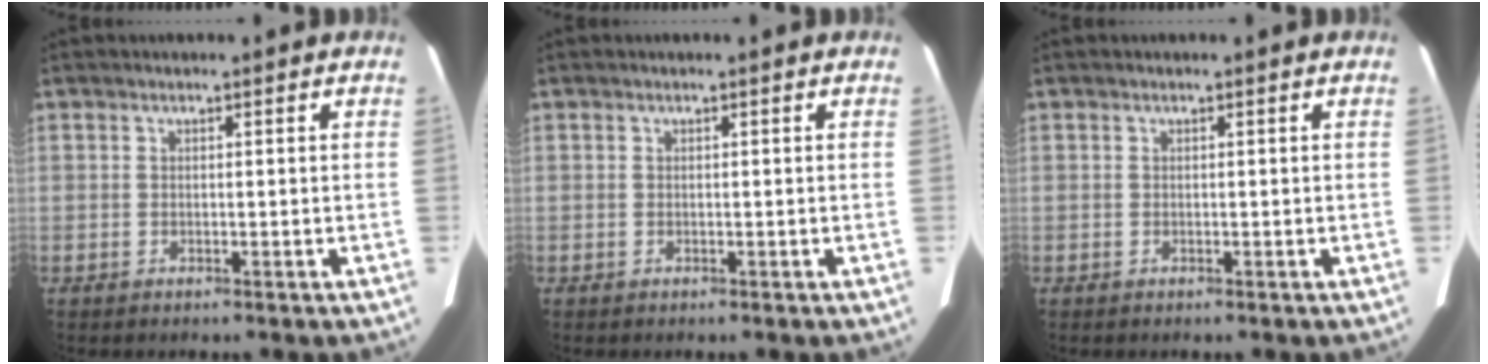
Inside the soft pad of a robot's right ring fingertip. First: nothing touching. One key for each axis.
{"total": 0.0}
{"total": 0.0}